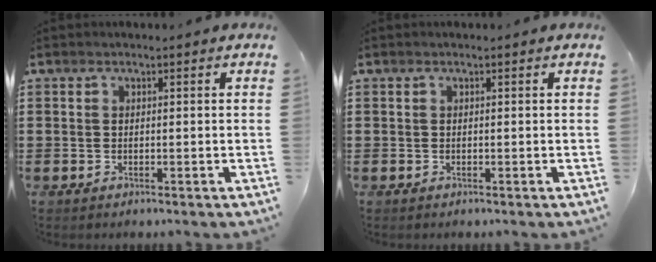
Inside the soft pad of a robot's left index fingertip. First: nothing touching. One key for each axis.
{"total": 0.0}